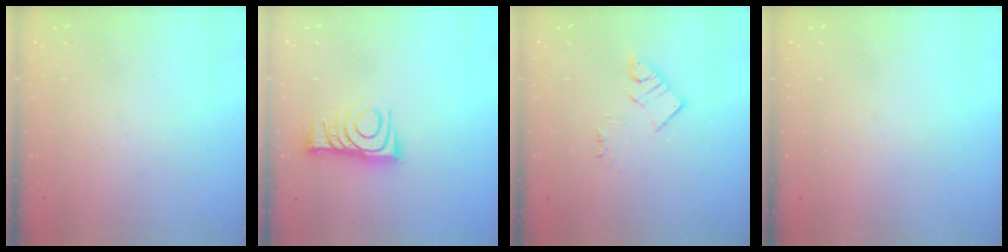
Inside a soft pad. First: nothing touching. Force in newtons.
{"total": 10.6, "press": 10.6, "slide": 0.4}
{"total": 6.9, "press": 6.8, "slide": 0.3}
{"total": 0.0}